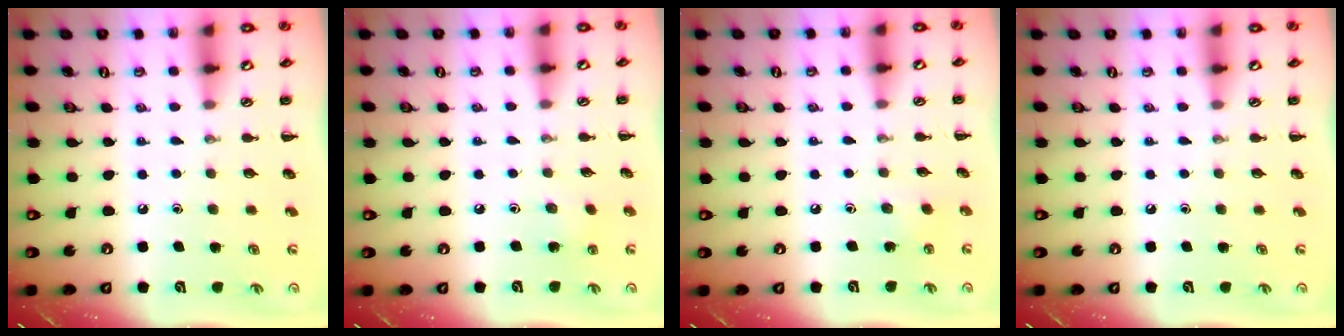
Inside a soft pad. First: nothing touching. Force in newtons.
{"total": 5.8, "press": 5.6, "slide": 1.6}
{"total": 3.2, "press": 3.1, "slide": 1.0}
{"total": 0.0}